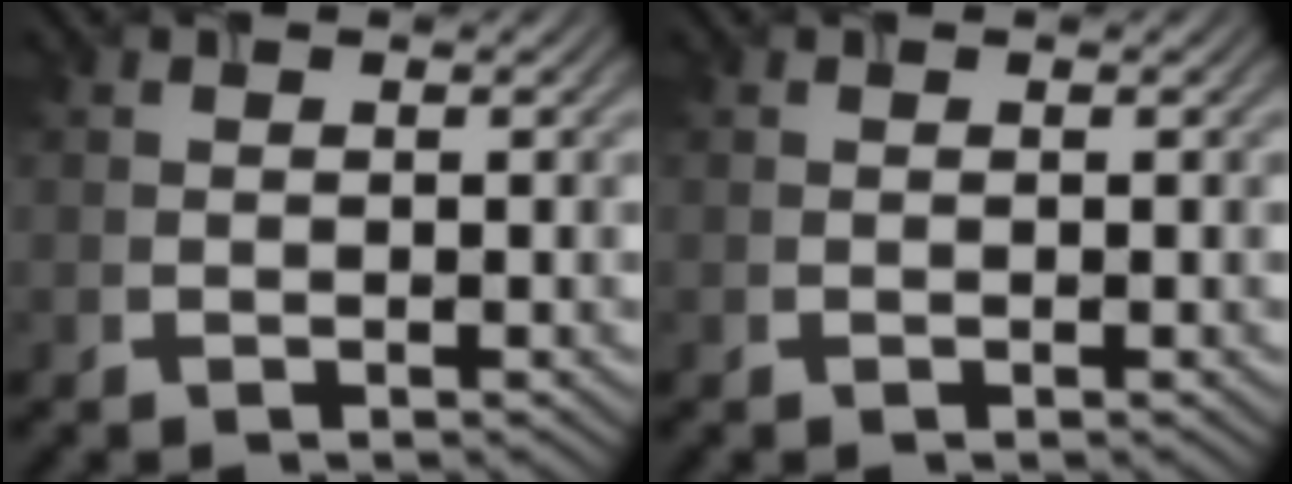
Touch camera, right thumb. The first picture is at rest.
{"total": 0.0}